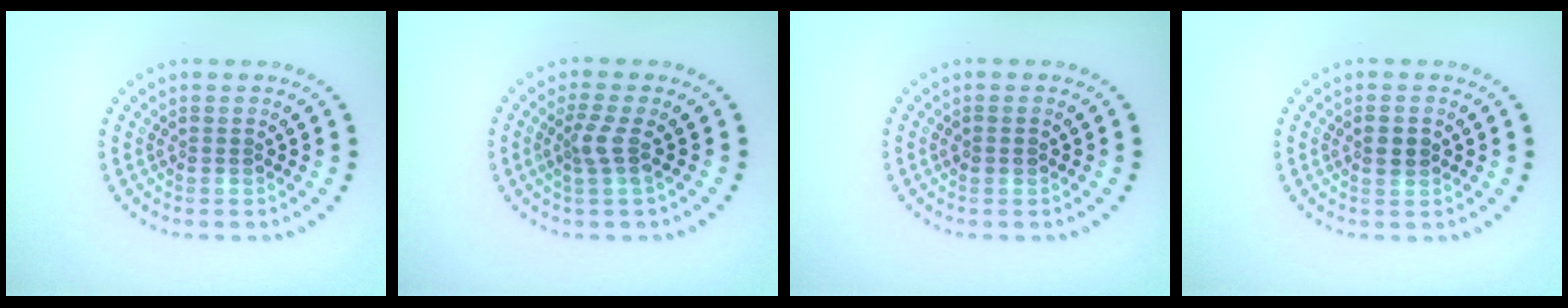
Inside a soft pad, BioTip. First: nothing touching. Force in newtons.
{"total": 1.9, "press": 1.4, "slide": 1.3}
{"total": 0.9, "press": 0.9, "slide": 0.1}
{"total": 1.5, "press": 1.5, "slide": 0.1}